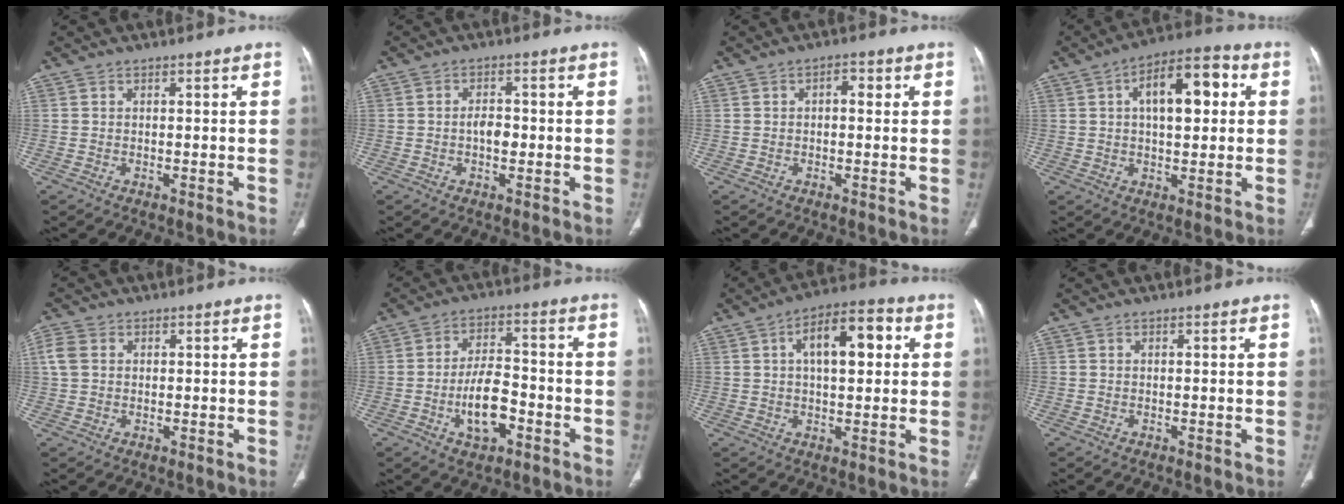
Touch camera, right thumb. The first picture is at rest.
{"total": 3.3, "force": [-0.5, 1.9, 2.6], "torque": [-0.040, 0.007, -0.012]}
{"total": 2.2, "force": [0.4, 1.2, 1.8], "torque": [-0.017, 0.007, 0.000]}
{"total": 12.8, "force": [2.9, 6.1, 10.8], "torque": [-0.144, 0.020, 0.038]}
{"total": 3.7, "force": [0.8, 2.9, 2.1], "torque": [-0.052, 0.008, 0.013]}
{"total": 9.4, "force": [-3.5, 4.9, 7.2], "torque": [-0.111, 0.029, -0.059]}
{"total": 11.4, "force": [2.8, 5.3, 9.6], "torque": [-0.132, 0.019, 0.036]}
{"total": 0.0}